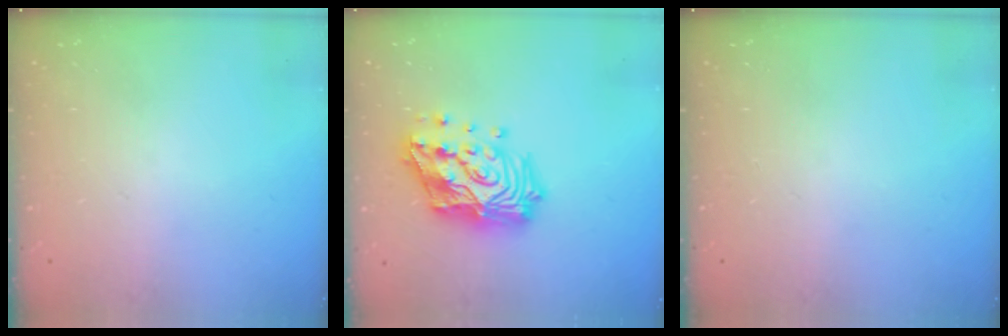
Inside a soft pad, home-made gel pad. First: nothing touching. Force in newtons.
{"total": 25.6, "press": 25.5, "slide": 2.2}
{"total": 0.0}